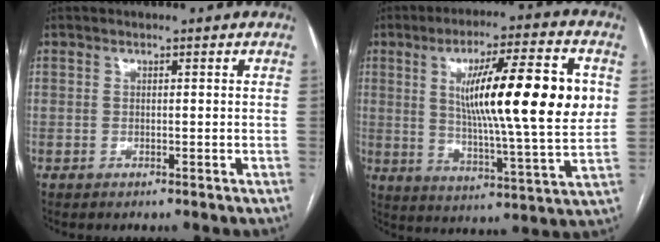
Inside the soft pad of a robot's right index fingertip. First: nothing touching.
{"total": 19.8, "force": [4.0, 1.5, 19.3], "torque": [-0.302, 0.000, 0.053]}